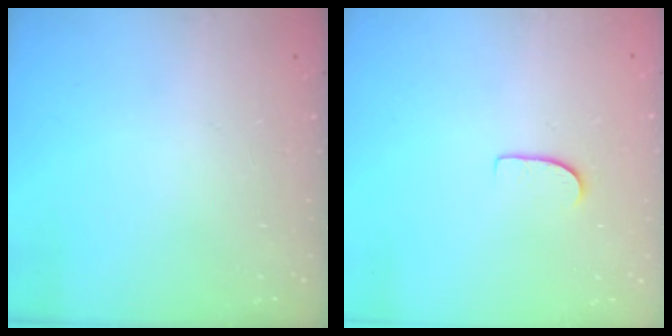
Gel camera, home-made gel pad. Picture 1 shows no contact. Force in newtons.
{"total": 6.1, "press": 6.1, "slide": 0.5}